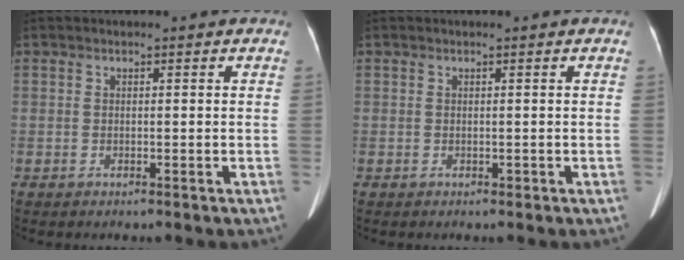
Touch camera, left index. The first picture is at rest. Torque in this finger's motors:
{"motor_torque": [0.25, 0.14, 0.04, 0.02]}